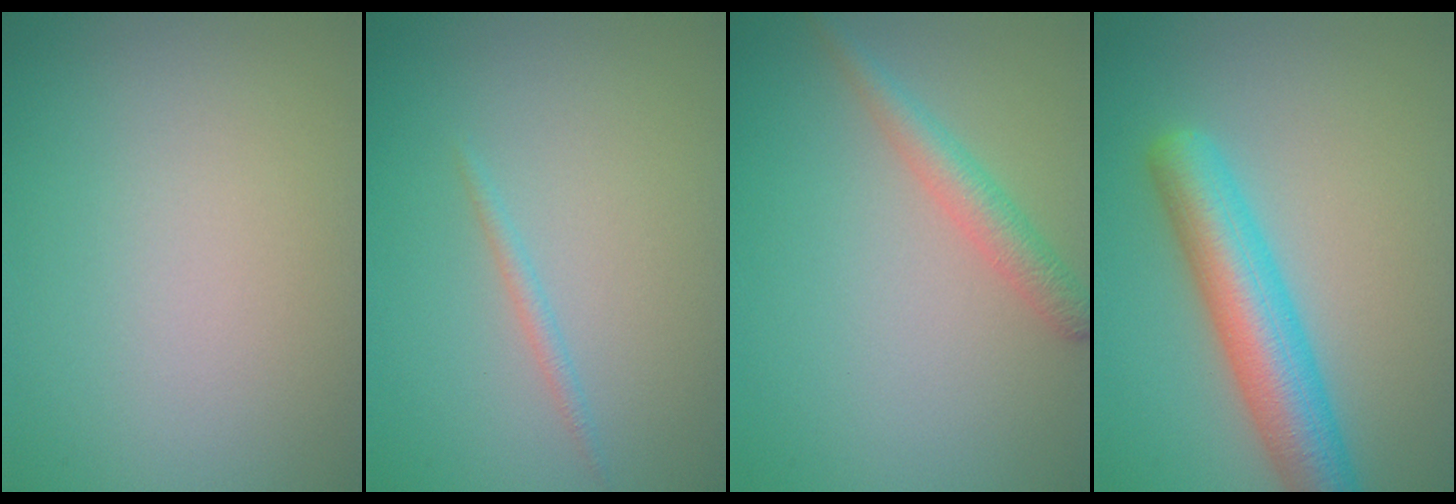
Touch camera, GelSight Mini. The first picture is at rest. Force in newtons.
{"total": 0.5, "press": 0.5, "slide": 0.1}
{"total": 2.5, "press": 2.5, "slide": 0.1}
{"total": 6.3, "press": 6.2, "slide": 0.3}